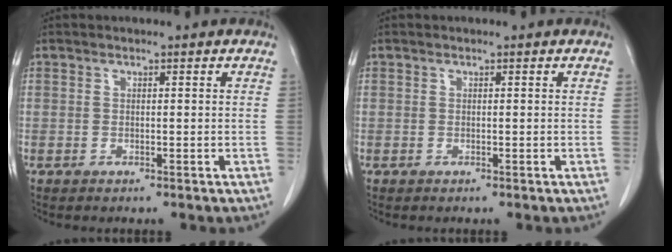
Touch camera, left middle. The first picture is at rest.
{"total": 0.0}